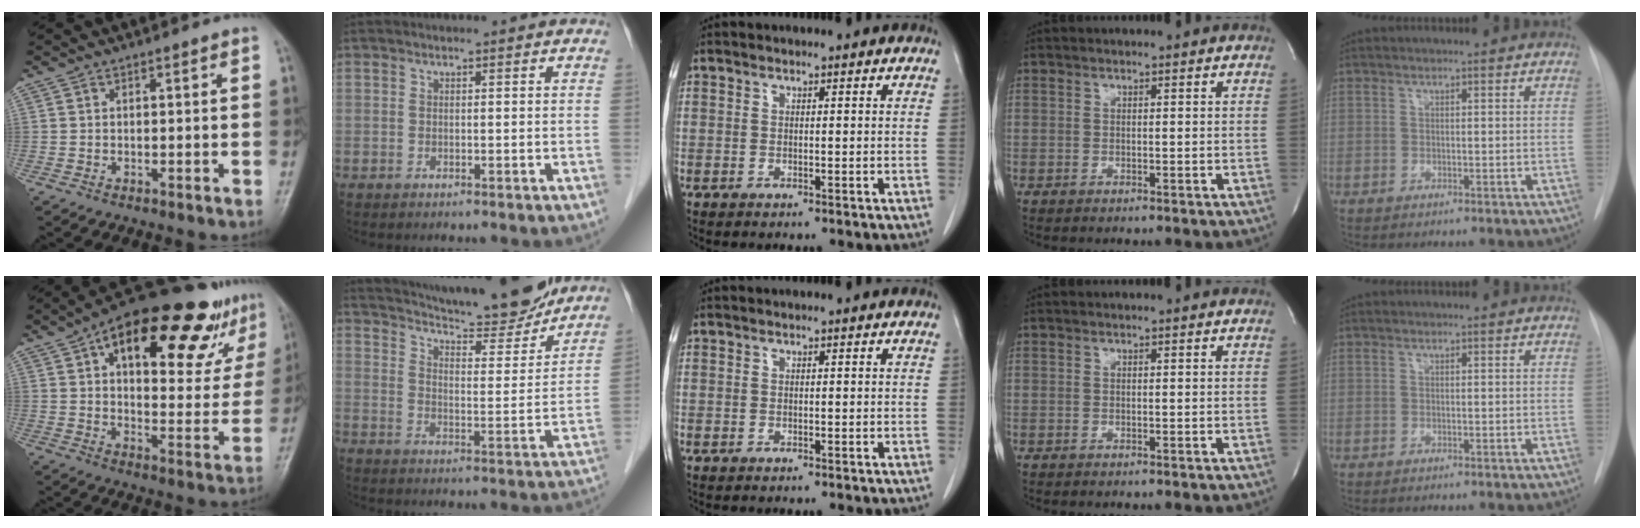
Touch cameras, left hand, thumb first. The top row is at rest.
{"thumb": {"total": 26.1, "force": [14.8, 10.7, 18.6], "torque": [-0.224, -0.011, 0.213]}, "index": {"total": 19.3, "force": [17.4, 2.5, 7.9], "torque": [-0.129, -0.011, 0.245]}}